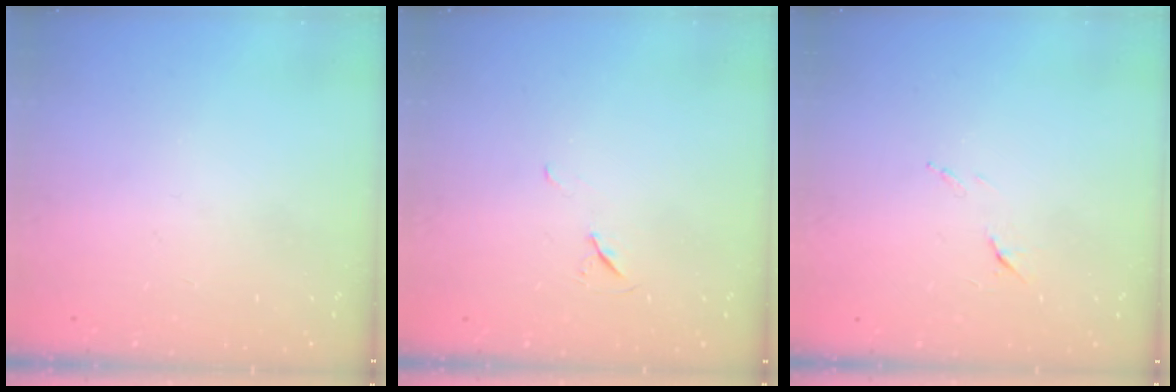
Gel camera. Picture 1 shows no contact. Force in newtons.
{"total": 4.9, "press": 4.4, "slide": 2.2}
{"total": 6.8, "press": 6.8, "slide": 0.8}